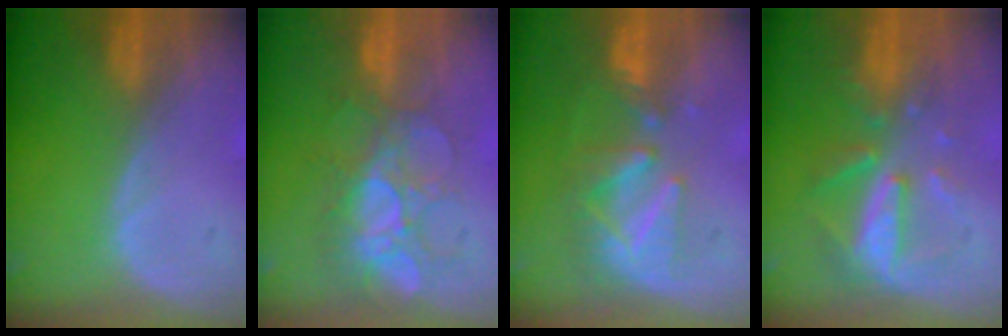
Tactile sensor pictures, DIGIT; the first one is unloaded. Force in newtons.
{"total": 8.2, "press": 7.7, "slide": 2.8}
{"total": 8.2, "press": 7.5, "slide": 3.3}
{"total": 8.0, "press": 7.3, "slide": 3.3}